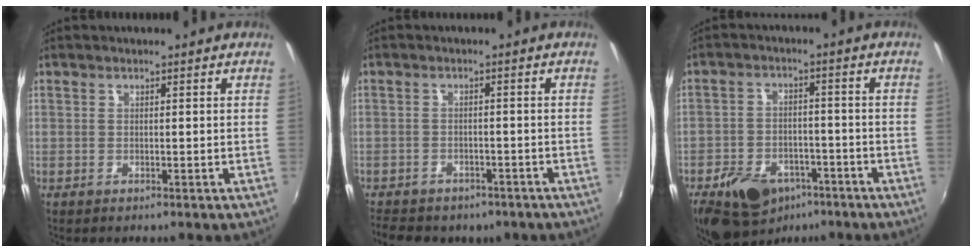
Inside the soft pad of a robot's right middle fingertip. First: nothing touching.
{"total": 9.9, "force": [-7.4, 5.2, 3.9], "torque": [-0.101, -0.014, -0.098]}
{"total": 14.7, "force": [-9.5, 8.8, 7.0], "torque": [-0.163, 0.001, -0.139]}